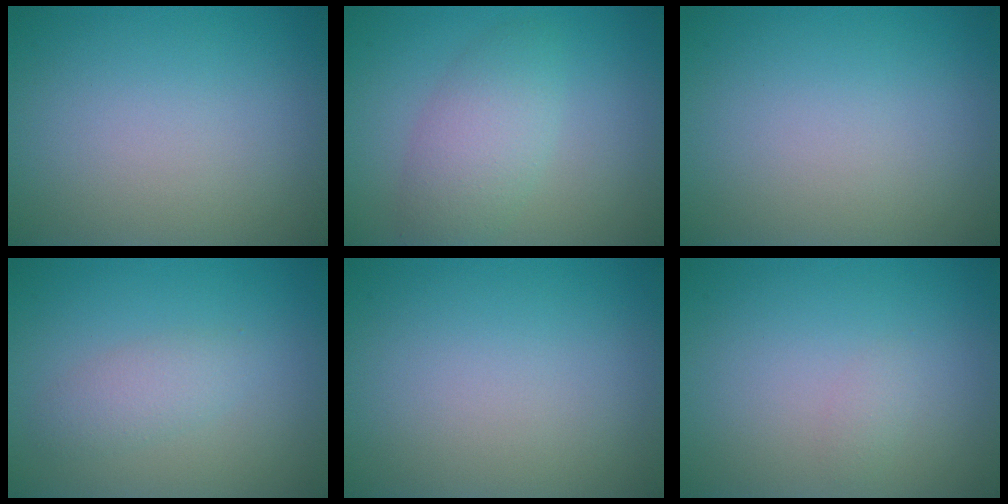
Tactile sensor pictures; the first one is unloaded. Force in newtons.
{"total": 3.9, "press": 3.9, "slide": 0.1}
{"total": 0.0}
{"total": 2.0, "press": 2.0, "slide": 0.2}
{"total": 0.0}
{"total": 0.7, "press": 0.7, "slide": 0.1}